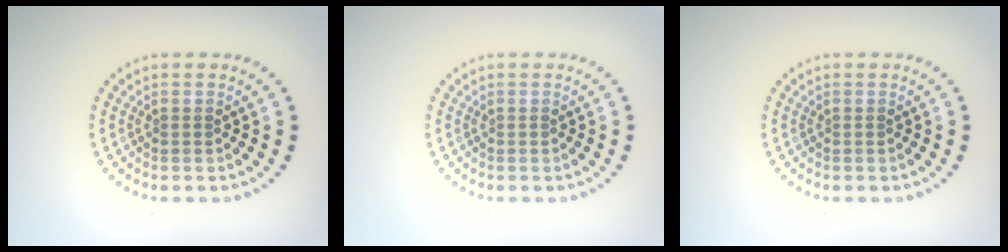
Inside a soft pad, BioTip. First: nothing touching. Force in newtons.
{"total": 0.0}
{"total": 0.0}